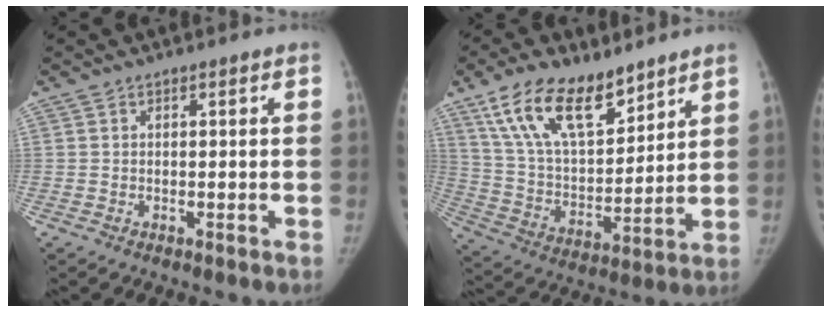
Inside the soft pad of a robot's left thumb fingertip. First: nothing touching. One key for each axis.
{"total": 18.6, "fx": 12.2, "fy": 8.6, "fz": 11.1, "tx": -0.156, "ty": -0.056, "tz": 0.231}